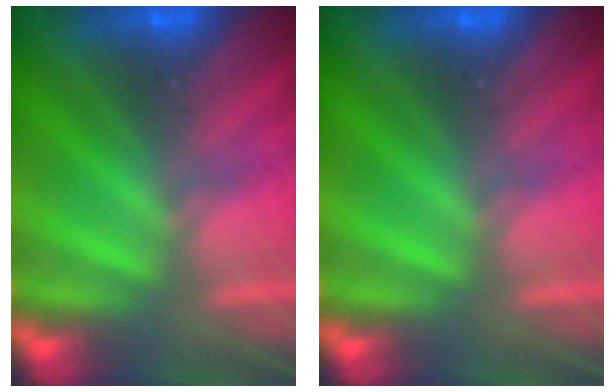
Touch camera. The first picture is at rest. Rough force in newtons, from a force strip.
{"total": 0.0}